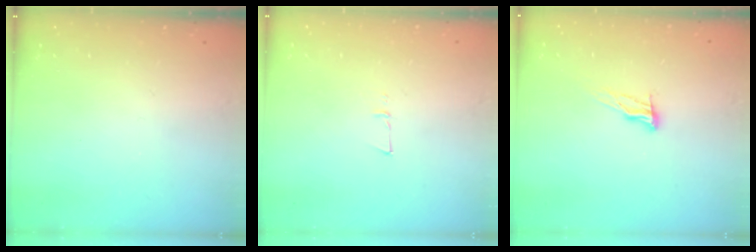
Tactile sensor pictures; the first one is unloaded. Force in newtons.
{"total": 3.9, "press": 3.8, "slide": 0.9}
{"total": 8.7, "press": 8.4, "slide": 2.4}